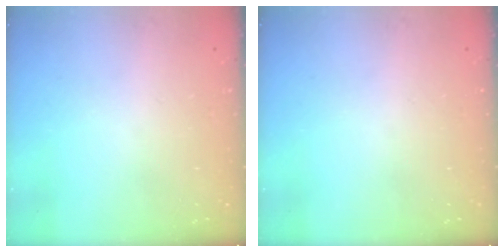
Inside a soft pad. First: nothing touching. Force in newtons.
{"total": 0.0}